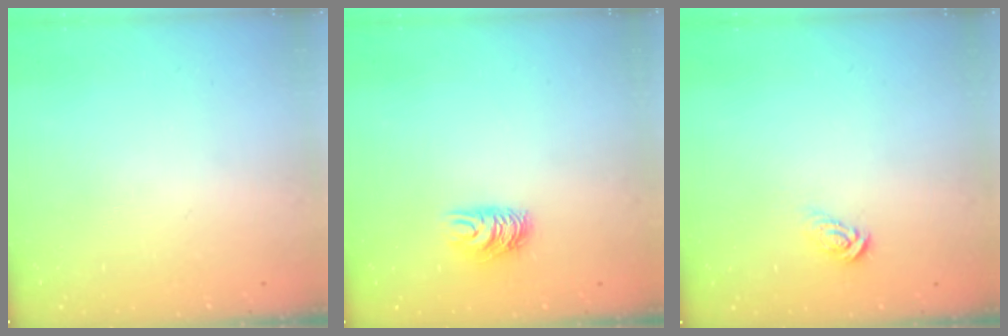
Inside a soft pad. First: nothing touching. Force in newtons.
{"total": 6.3, "press": 6.3, "slide": 0.5}
{"total": 5.2, "press": 5.2, "slide": 0.4}